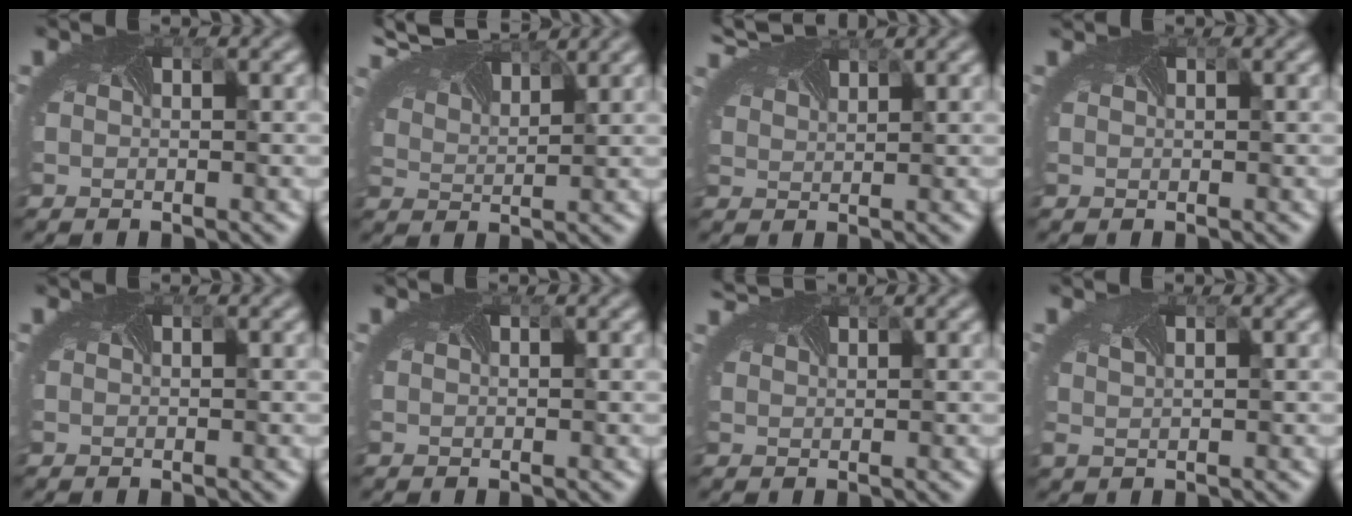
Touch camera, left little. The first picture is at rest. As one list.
[{"total": 6.7, "force": [5.7, 1.9, 2.9], "torque": [-0.071, 0.021, 0.081]}, {"total": 3.4, "force": [3.2, 0.4, 0.9], "torque": [-0.029, 0.011, 0.049]}, {"total": 0.6, "force": [0.6, -0.1, -0.1], "torque": [-0.002, -0.003, 0.005]}, {"total": 0.0}, {"total": 0.0}, {"total": 1.5, "force": [1.4, -0.3, -0.1], "torque": [-0.003, 0.002, 0.022]}, {"total": 0.7, "force": [0.5, 0.1, 0.5], "torque": [-0.013, -0.005, 0.014]}]